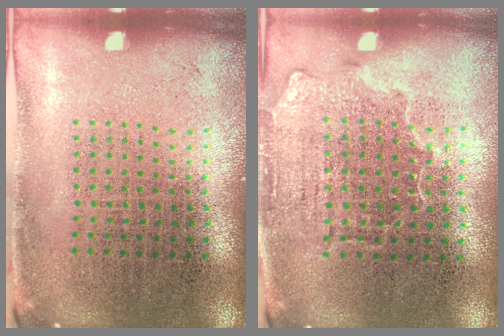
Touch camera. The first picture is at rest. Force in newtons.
{"total": 1.5, "press": 1.2, "slide": 0.8}